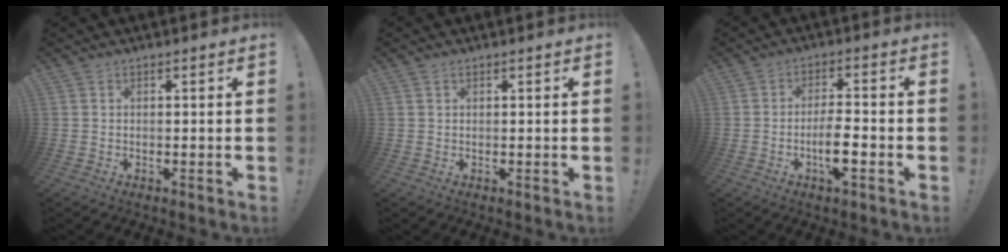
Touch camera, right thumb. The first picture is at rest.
{"total": 0.6, "force": [0.4, 0.4, 0.2], "torque": [0.001, -0.001, 0.008]}
{"total": 7.7, "force": [-2.8, 1.8, 6.9], "torque": [-0.138, 0.004, -0.051]}